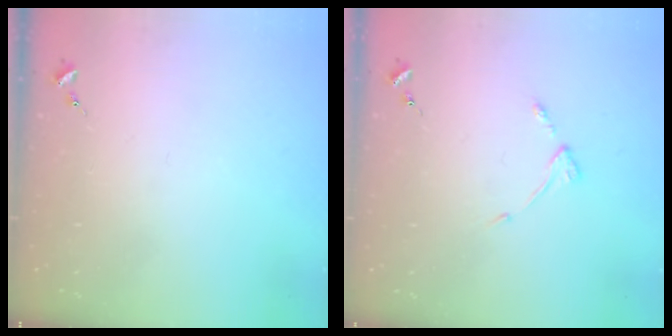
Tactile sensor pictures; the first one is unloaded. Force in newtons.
{"total": 4.2, "press": 4.1, "slide": 0.7}